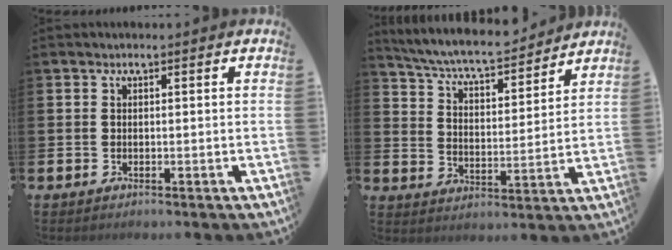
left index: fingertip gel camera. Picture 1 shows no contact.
{"total": 7.0, "force": [6.6, 0.8, 2.1], "torque": [-0.076, -0.047, 0.113]}